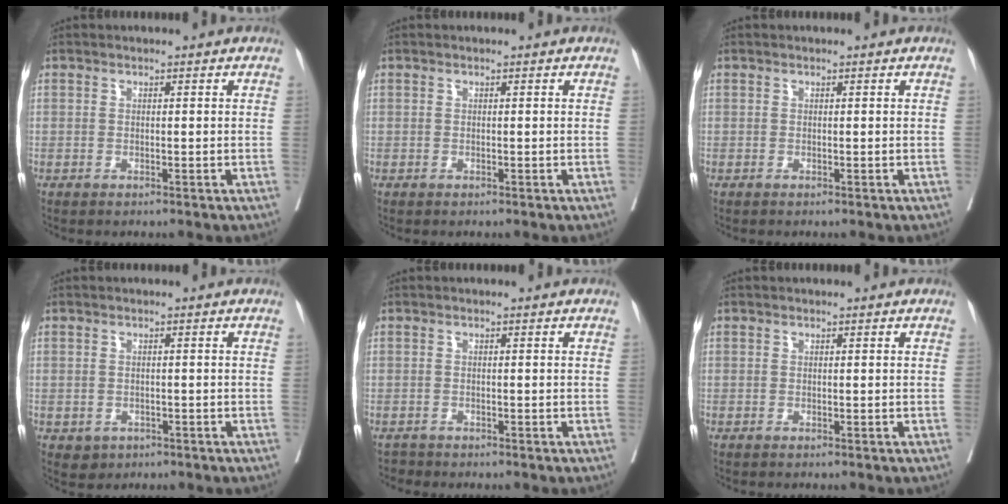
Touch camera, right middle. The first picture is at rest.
{"total": 0.0}
{"total": 0.0}
{"total": 2.2, "force": [-1.0, 1.9, 0.6], "torque": [-0.007, 0.003, -0.006]}
{"total": 0.6, "force": [-0.5, 0.1, -0.3], "torque": [-0.002, -0.003, -0.009]}
{"total": 0.0}